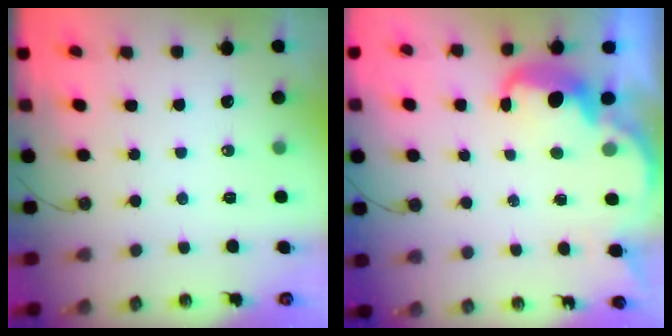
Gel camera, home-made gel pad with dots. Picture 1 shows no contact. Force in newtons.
{"total": 4.9, "press": 4.9, "slide": 0.8}